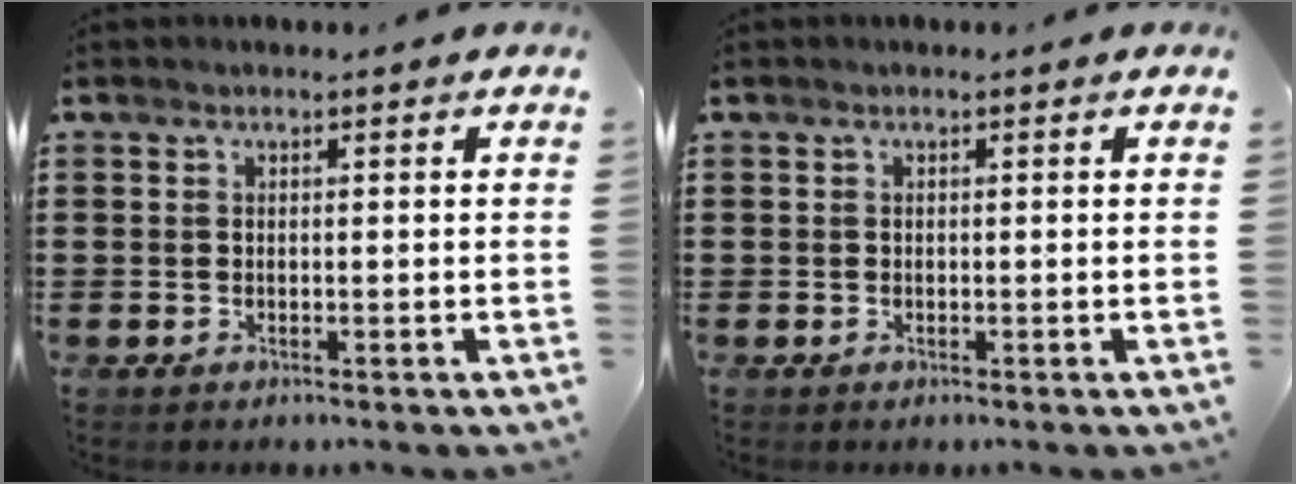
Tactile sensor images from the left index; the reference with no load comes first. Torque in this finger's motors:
{"motor_torque": [-0.24, 0.23, 0.00, -0.01]}